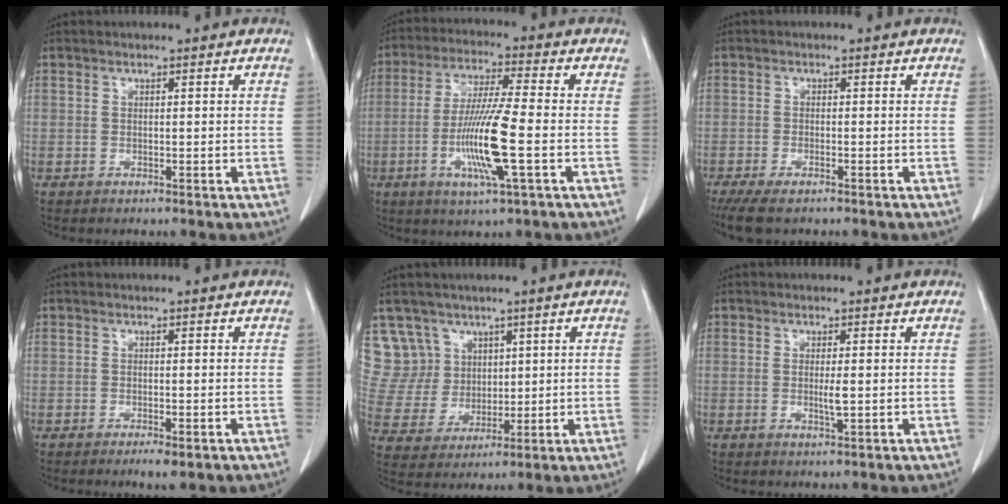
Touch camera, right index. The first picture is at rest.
{"total": 11.9, "force": [-2.9, 0.1, 11.5], "torque": [-0.228, -0.015, -0.061]}
{"total": 5.8, "force": [-4.4, 1.6, 3.4], "torque": [-0.051, -0.013, -0.068]}
{"total": 2.3, "force": [-1.3, 0.5, 1.8], "torque": [-0.023, -0.003, -0.016]}
{"total": 9.2, "force": [5.3, 7.6, 0.1], "torque": [-0.010, 0.030, 0.118]}
{"total": 2.0, "force": [-0.1, 0.2, 1.9], "torque": [-0.037, -0.004, -0.002]}